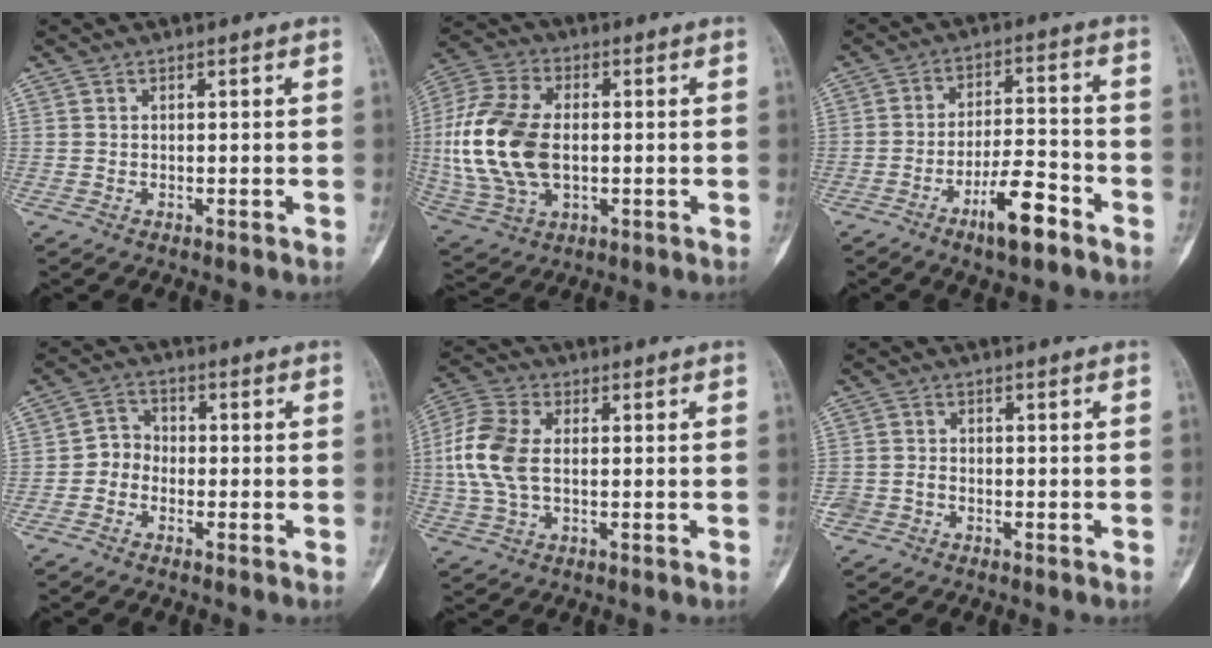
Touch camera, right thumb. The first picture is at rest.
{"total": 18.7, "force": [-0.2, 11.3, 14.9], "torque": [-0.323, 0.006, 0.001]}
{"total": 9.7, "force": [-5.8, 2.9, 7.3], "torque": [-0.122, 0.041, -0.095]}
{"total": 3.9, "force": [-1.5, 3.2, 1.5], "torque": [-0.002, 0.015, -0.044]}
{"total": 10.7, "force": [0.3, 6.4, 8.6], "torque": [-0.202, 0.016, 0.003]}
{"total": 3.1, "force": [-1.3, 2.6, 1.2], "torque": [-0.015, 0.014, -0.022]}